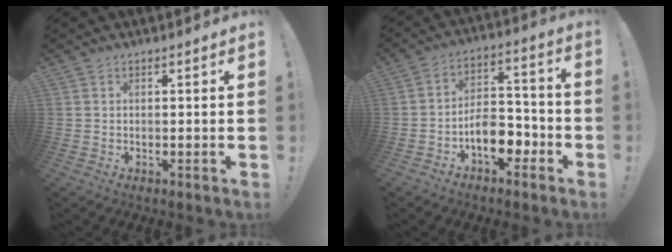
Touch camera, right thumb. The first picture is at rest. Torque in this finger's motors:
{"motor_torque": [1.21, 1.32, 0.58, -0.73, 0.01]}